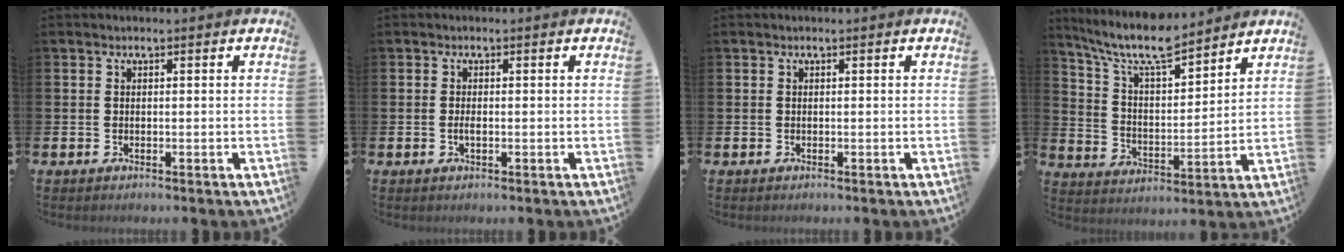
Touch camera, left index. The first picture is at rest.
{"total": 1.1, "force": [-0.4, 0.3, 0.9], "torque": [-0.015, -0.001, -0.009]}
{"total": 0.0}
{"total": 9.6, "force": [8.4, 1.9, 4.3], "torque": [-0.111, -0.048, 0.148]}